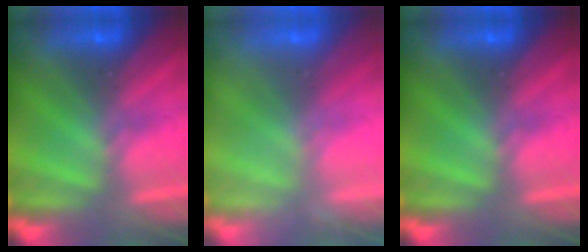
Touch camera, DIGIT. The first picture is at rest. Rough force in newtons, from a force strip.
{"total": 2.4}
{"total": 0.0}